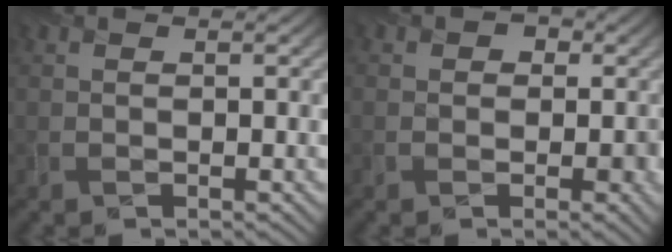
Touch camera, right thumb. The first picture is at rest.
{"total": 3.7, "force": [-0.4, 3.1, 1.9], "torque": [-0.007, -0.002, -0.006]}